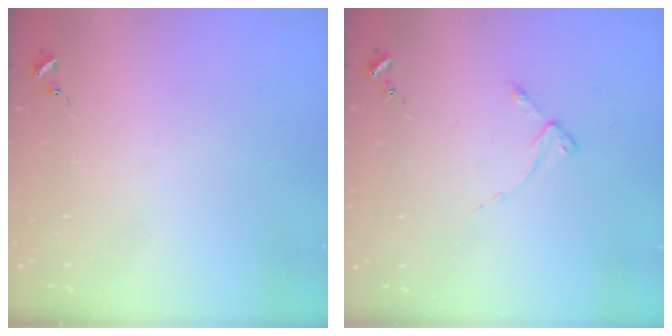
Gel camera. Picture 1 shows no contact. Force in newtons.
{"total": 2.8, "press": 2.8, "slide": 0.3}